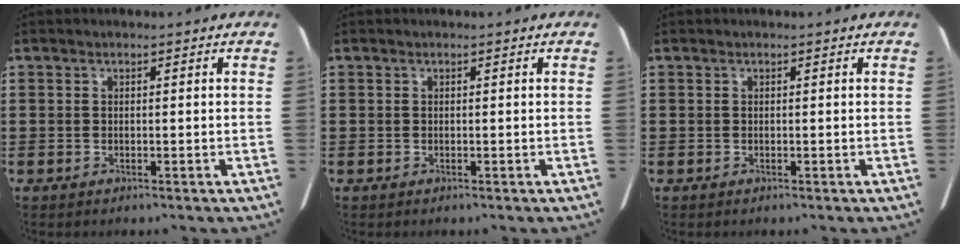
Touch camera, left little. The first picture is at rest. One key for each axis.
{"total": 0.0}
{"total": 0.0}